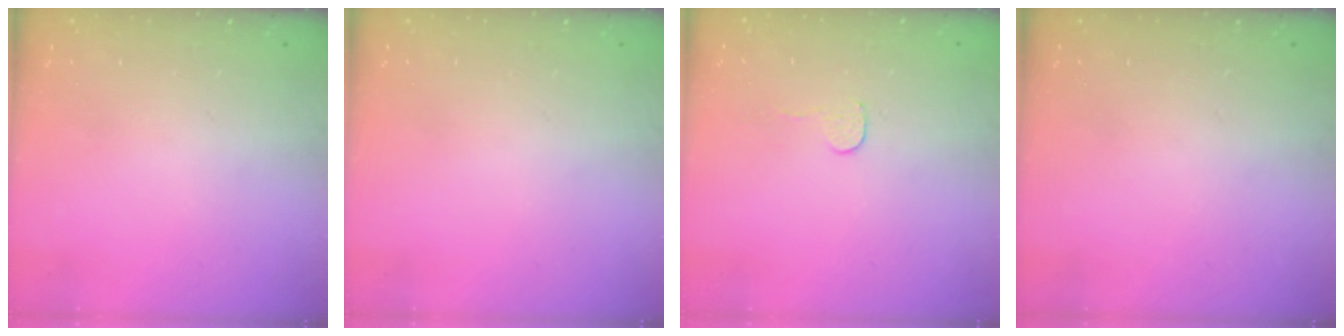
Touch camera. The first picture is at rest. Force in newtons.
{"total": 0.0}
{"total": 3.0, "press": 3.0, "slide": 0.3}
{"total": 0.0}